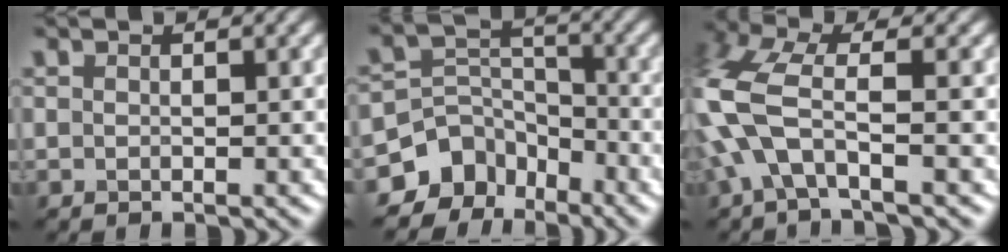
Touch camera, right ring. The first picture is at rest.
{"total": 7.8, "force": [-5.5, 5.3, 1.6], "torque": [-0.013, 0.012, -0.100]}
{"total": 6.9, "force": [-1.1, 3.0, 6.1], "torque": [-0.154, 0.009, -0.039]}